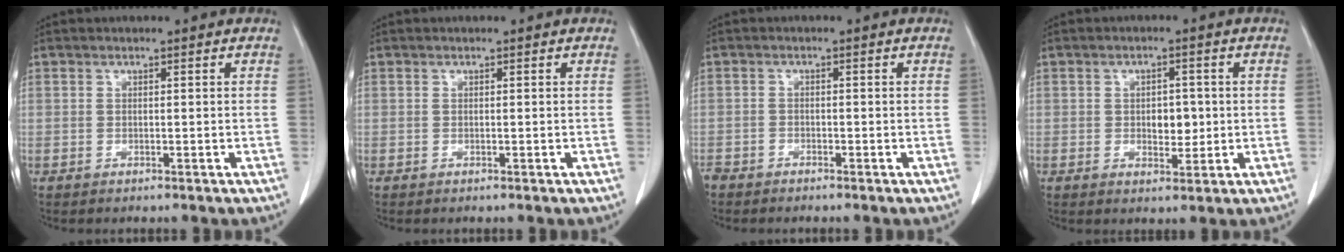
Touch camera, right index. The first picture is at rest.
{"total": 0.0}
{"total": 2.6, "force": [-2.3, 1.1, 0.5], "torque": [-0.009, -0.001, -0.041]}
{"total": 3.7, "force": [-0.1, 2.2, 3.0], "torque": [-0.040, 0.000, 0.004]}